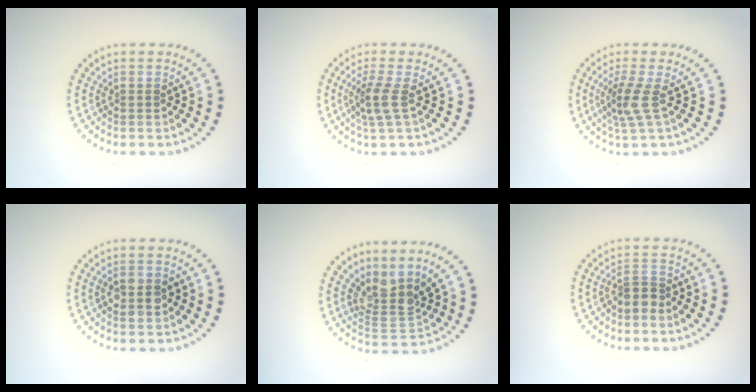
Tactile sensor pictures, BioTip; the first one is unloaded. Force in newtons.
{"total": 2.7, "press": 2.0, "slide": 1.8}
{"total": 2.7, "press": 2.1, "slide": 1.7}
{"total": 2.7, "press": 2.7, "slide": 0.1}
{"total": 3.8, "press": 2.8, "slide": 2.6}
{"total": 2.1, "press": 1.7, "slide": 1.2}